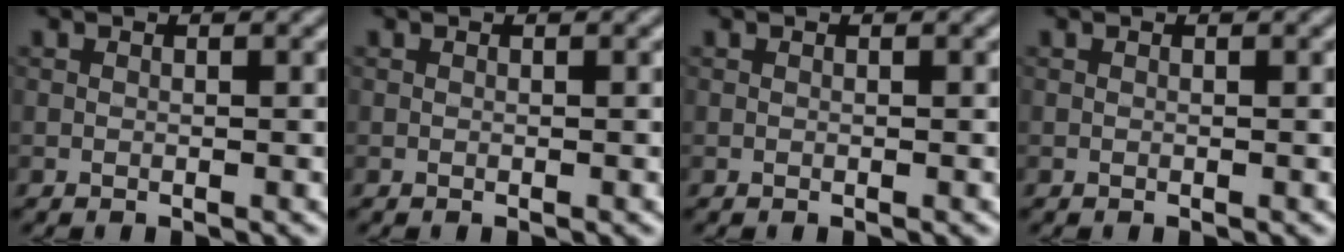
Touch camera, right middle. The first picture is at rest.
{"total": 0.0}
{"total": 0.0}
{"total": 0.0}